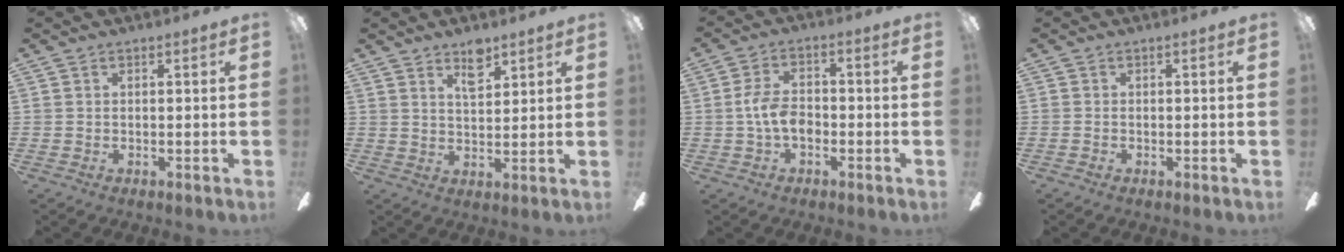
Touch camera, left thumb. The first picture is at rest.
{"total": 6.0, "force": [4.3, 2.5, 3.4], "torque": [-0.043, -0.018, 0.073]}
{"total": 7.1, "force": [-1.4, 4.2, 5.6], "torque": [-0.117, 0.011, -0.029]}
{"total": 0.7, "force": [-0.6, 0.3, 0.0], "torque": [0.001, 0.003, -0.012]}